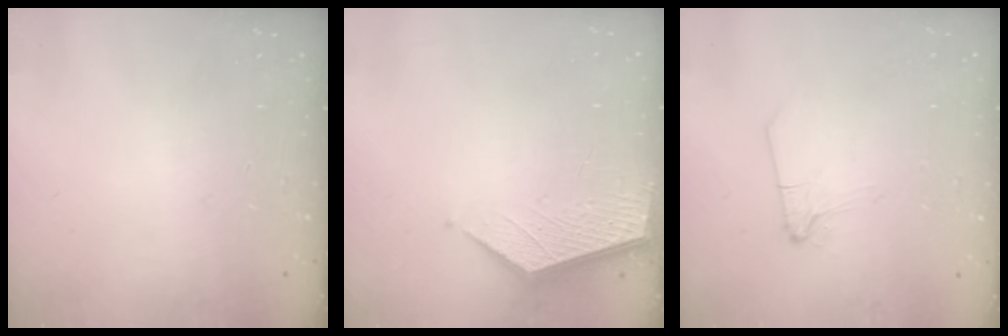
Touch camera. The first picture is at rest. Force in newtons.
{"total": 3.4, "press": 3.4, "slide": 0.3}
{"total": 2.5, "press": 2.5, "slide": 0.5}